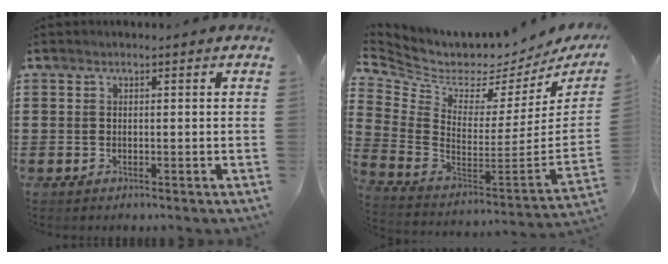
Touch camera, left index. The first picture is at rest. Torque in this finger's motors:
{"motor_torque": [-0.54, -1.59, -0.11, -0.01]}